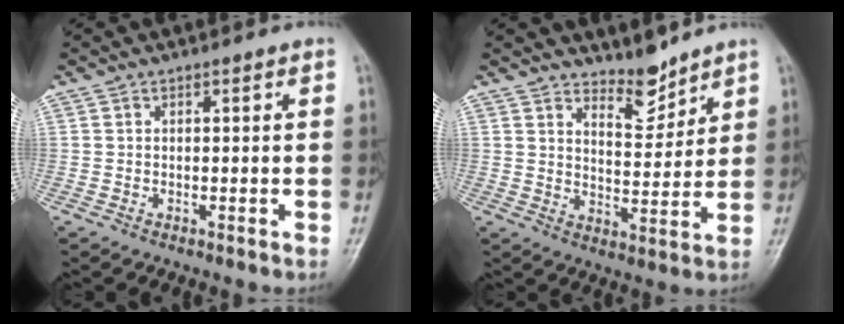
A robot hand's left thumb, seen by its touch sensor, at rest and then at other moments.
{"total": 6.1, "force": [5.4, 2.1, 2.0], "torque": [-0.014, -0.054, 0.099]}